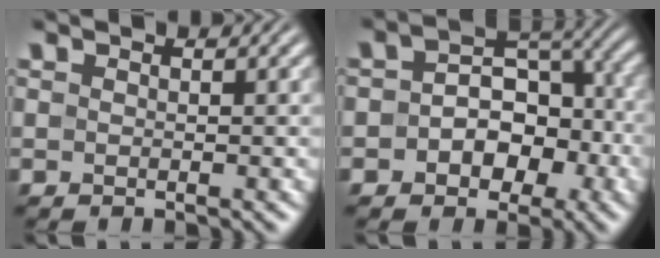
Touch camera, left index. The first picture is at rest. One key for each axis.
{"total": 6.2, "fx": -1.4, "fy": 4.4, "fz": 4.1, "tx": -0.048, "ty": 0.004, "tz": -0.024}